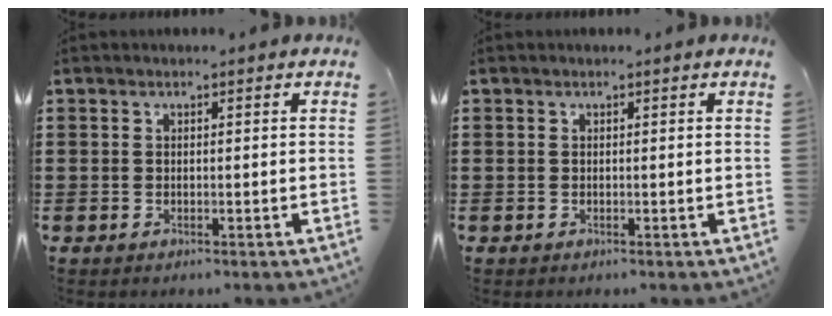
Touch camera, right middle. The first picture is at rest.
{"total": 0.0}